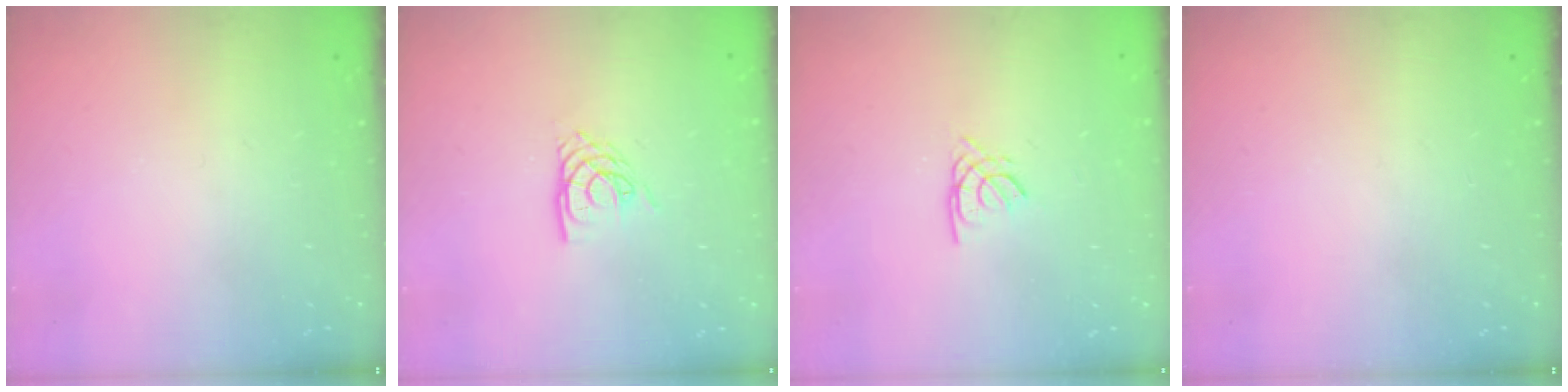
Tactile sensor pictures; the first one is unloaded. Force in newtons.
{"total": 6.0, "press": 6.0, "slide": 0.5}
{"total": 1.6, "press": 1.6, "slide": 0.2}
{"total": 0.0}